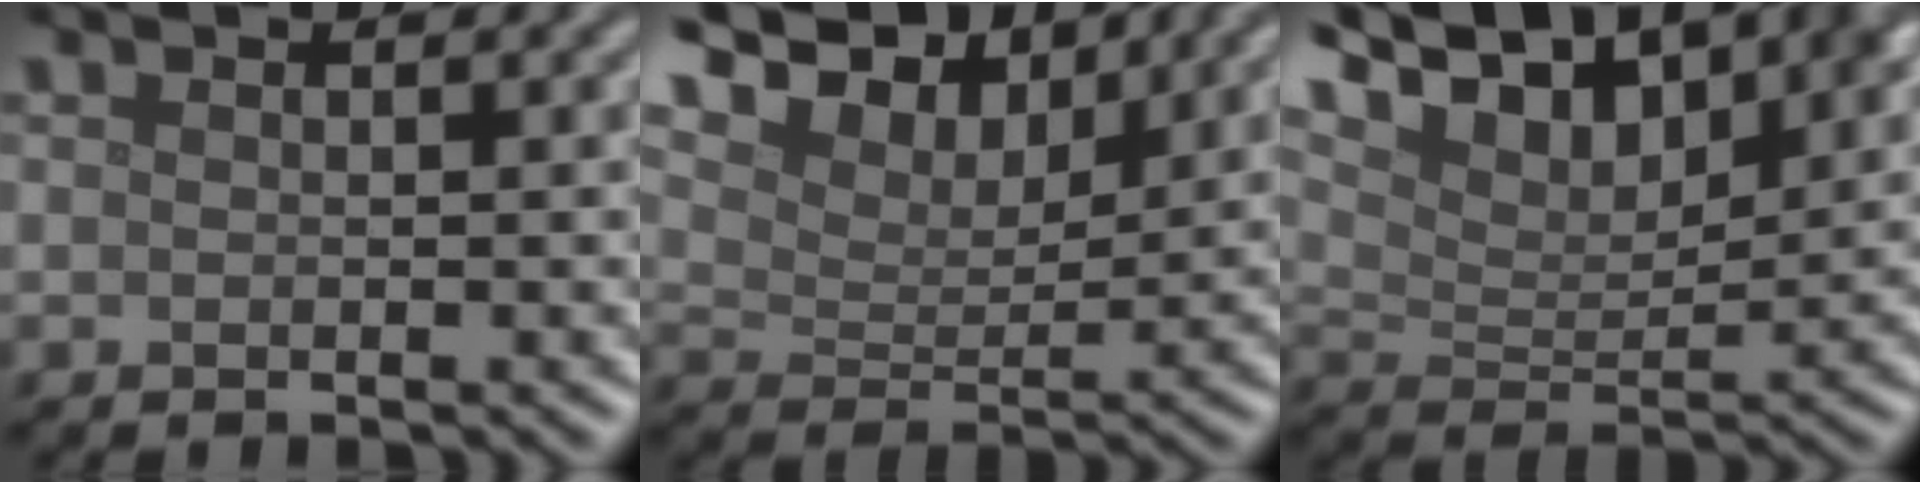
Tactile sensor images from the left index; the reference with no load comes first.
{"total": 12.2, "force": [8.9, 6.0, 5.9], "torque": [-0.138, 0.019, 0.132]}
{"total": 11.7, "force": [8.3, 4.8, 6.7], "torque": [-0.138, 0.022, 0.127]}